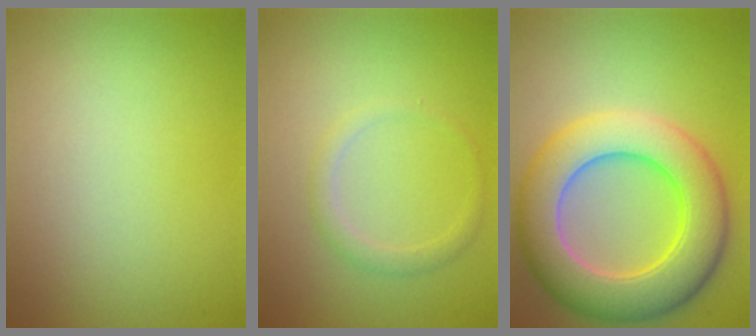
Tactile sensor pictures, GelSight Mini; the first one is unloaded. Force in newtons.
{"total": 1.5, "press": 1.5, "slide": 0.2}
{"total": 9.2, "press": 9.2, "slide": 0.5}